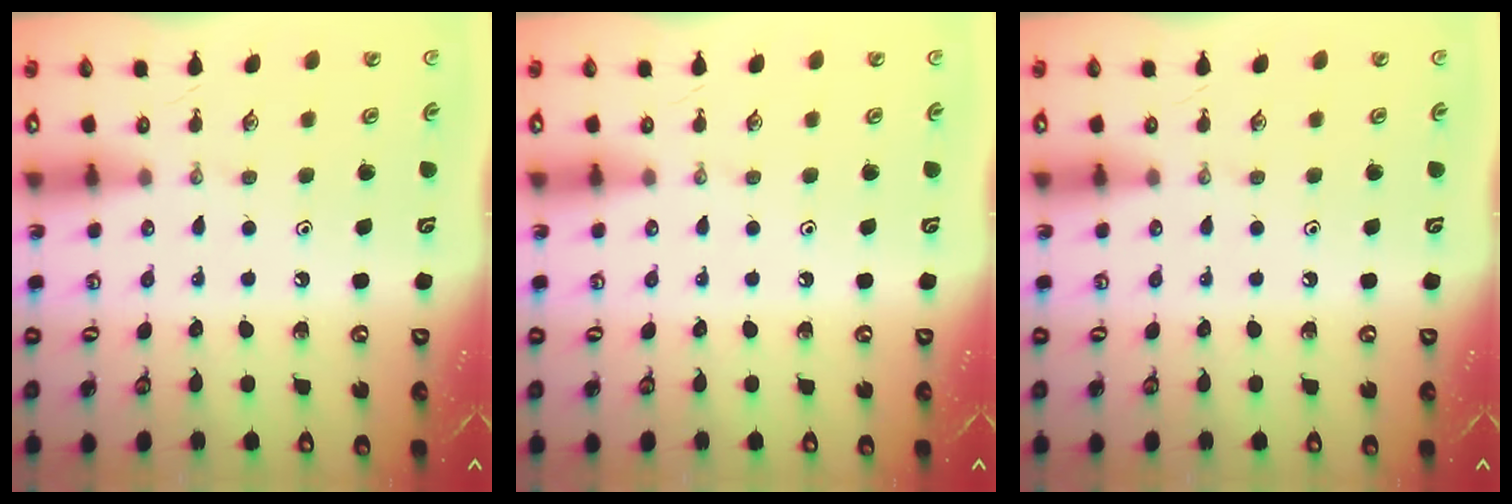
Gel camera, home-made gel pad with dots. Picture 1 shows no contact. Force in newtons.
{"total": 0.0}
{"total": 0.0}